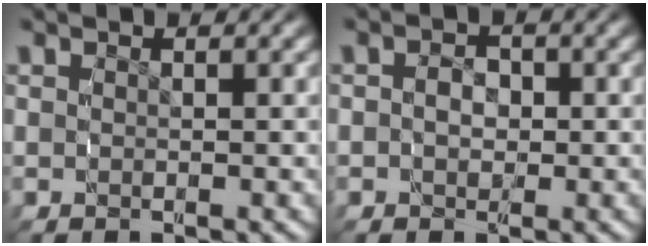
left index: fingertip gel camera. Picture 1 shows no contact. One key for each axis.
{"total": 2.7, "fx": -0.6, "fy": 2.2, "fz": 1.3, "tx": -0.039, "ty": -0.015, "tz": -0.007}